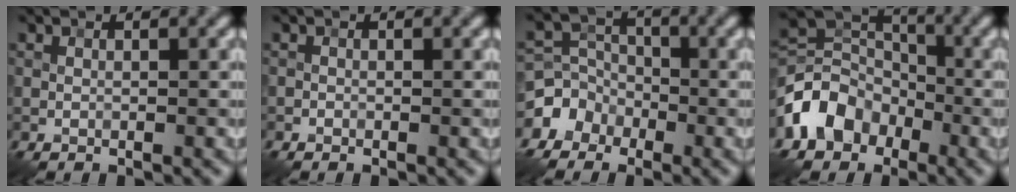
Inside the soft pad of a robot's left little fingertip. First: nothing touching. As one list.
[{"total": 0.0}, {"total": 4.5, "force": [-2.9, 3.5, 0.6], "torque": [0.015, 0.009, -0.067]}, {"total": 6.1, "force": [-2.8, 4.8, 2.5], "torque": [-0.040, 0.001, -0.065]}]